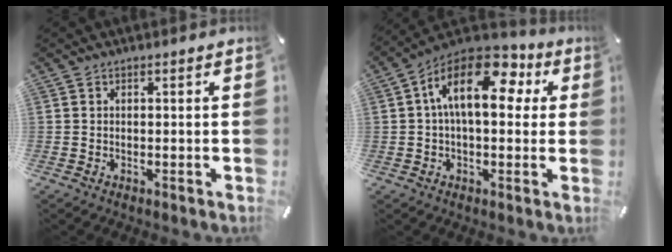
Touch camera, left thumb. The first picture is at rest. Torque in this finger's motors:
{"motor_torque": [0.31, 1.11, 1.59, -1.19, 0.47]}